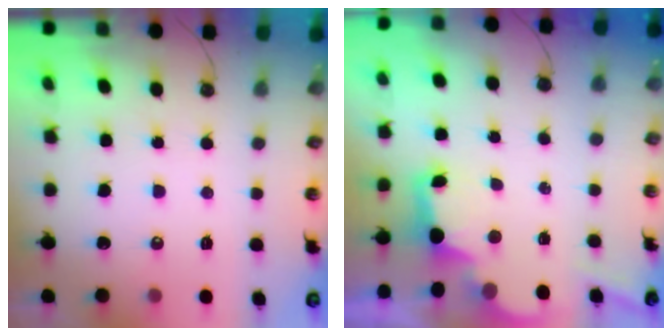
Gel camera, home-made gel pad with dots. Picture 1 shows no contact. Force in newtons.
{"total": 2.9, "press": 2.7, "slide": 0.9}